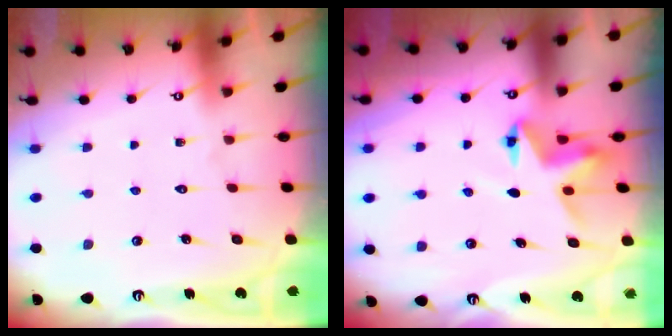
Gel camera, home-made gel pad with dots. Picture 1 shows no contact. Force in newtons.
{"total": 5.4, "press": 5.4, "slide": 0.2}